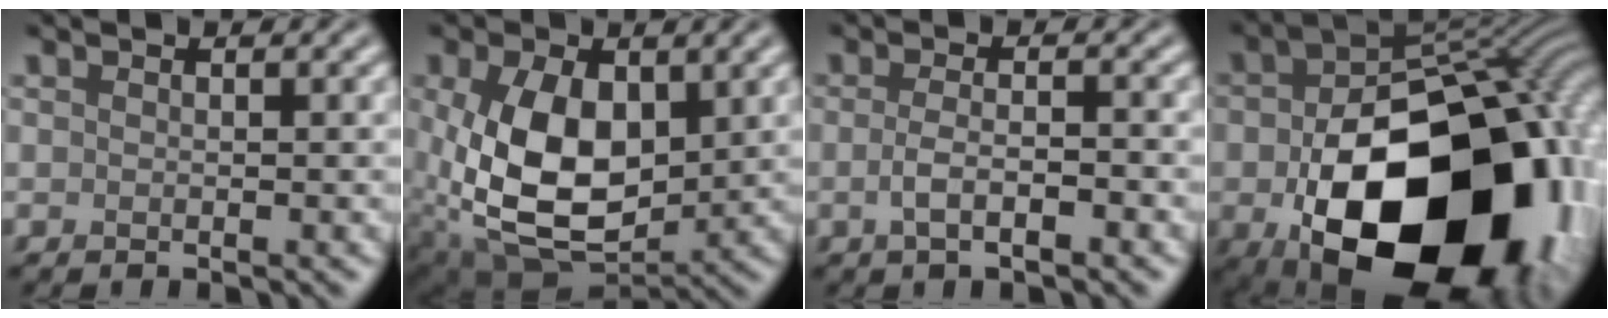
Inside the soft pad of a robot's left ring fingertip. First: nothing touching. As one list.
[{"total": 11.1, "force": [0.5, 7.0, 8.6], "torque": [-0.184, -0.013, 0.016]}, {"total": 2.8, "force": [-0.9, 0.9, 2.4], "torque": [-0.048, -0.001, -0.017]}, {"total": 19.5, "force": [-4.8, 12.8, 13.9], "torque": [-0.223, -0.060, -0.049]}]